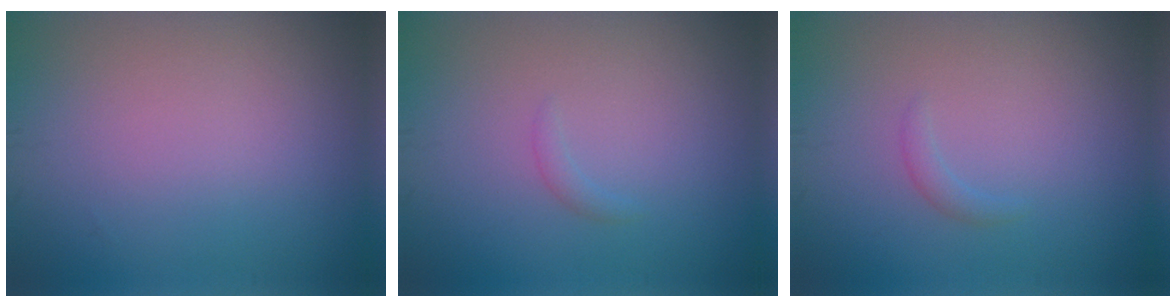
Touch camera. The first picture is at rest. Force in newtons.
{"total": 0.7, "press": 0.7, "slide": 0.1}
{"total": 0.9, "press": 0.9, "slide": 0.2}